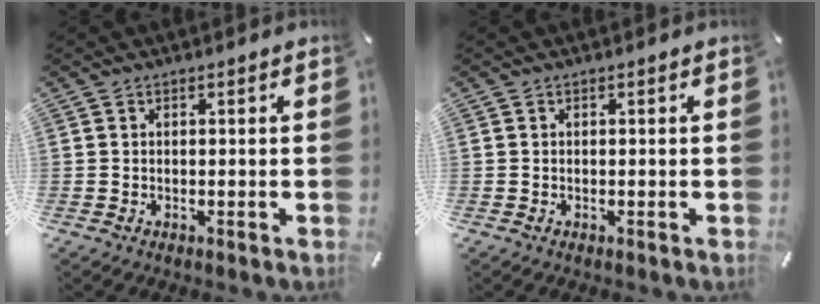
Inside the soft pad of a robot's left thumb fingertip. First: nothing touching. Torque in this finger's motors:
{"motor_torque": [-0.12, -0.09, -0.05, 0.03, -0.01]}